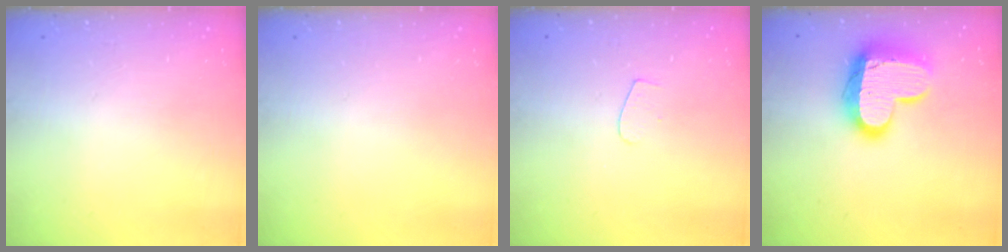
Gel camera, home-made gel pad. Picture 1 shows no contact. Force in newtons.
{"total": 0.0}
{"total": 4.0, "press": 4.0, "slide": 0.4}
{"total": 16.8, "press": 16.7, "slide": 1.4}